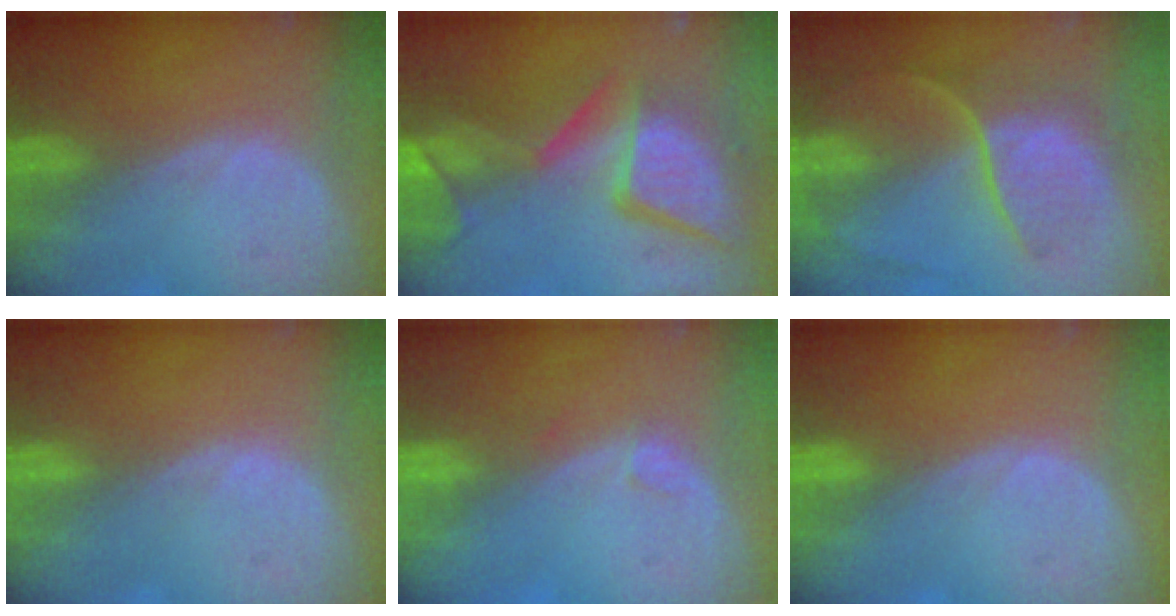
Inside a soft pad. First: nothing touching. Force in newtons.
{"total": 13.9, "press": 11.3, "slide": 8.0}
{"total": 8.7, "press": 7.5, "slide": 4.5}
{"total": 0.0}
{"total": 1.3, "press": 1.1, "slide": 0.5}
{"total": 0.0}